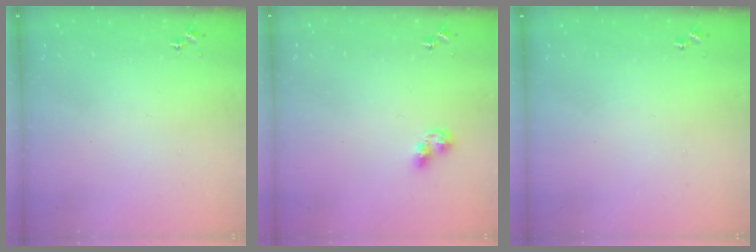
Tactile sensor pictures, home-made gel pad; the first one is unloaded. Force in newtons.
{"total": 5.5, "press": 5.5, "slide": 0.3}
{"total": 0.0}